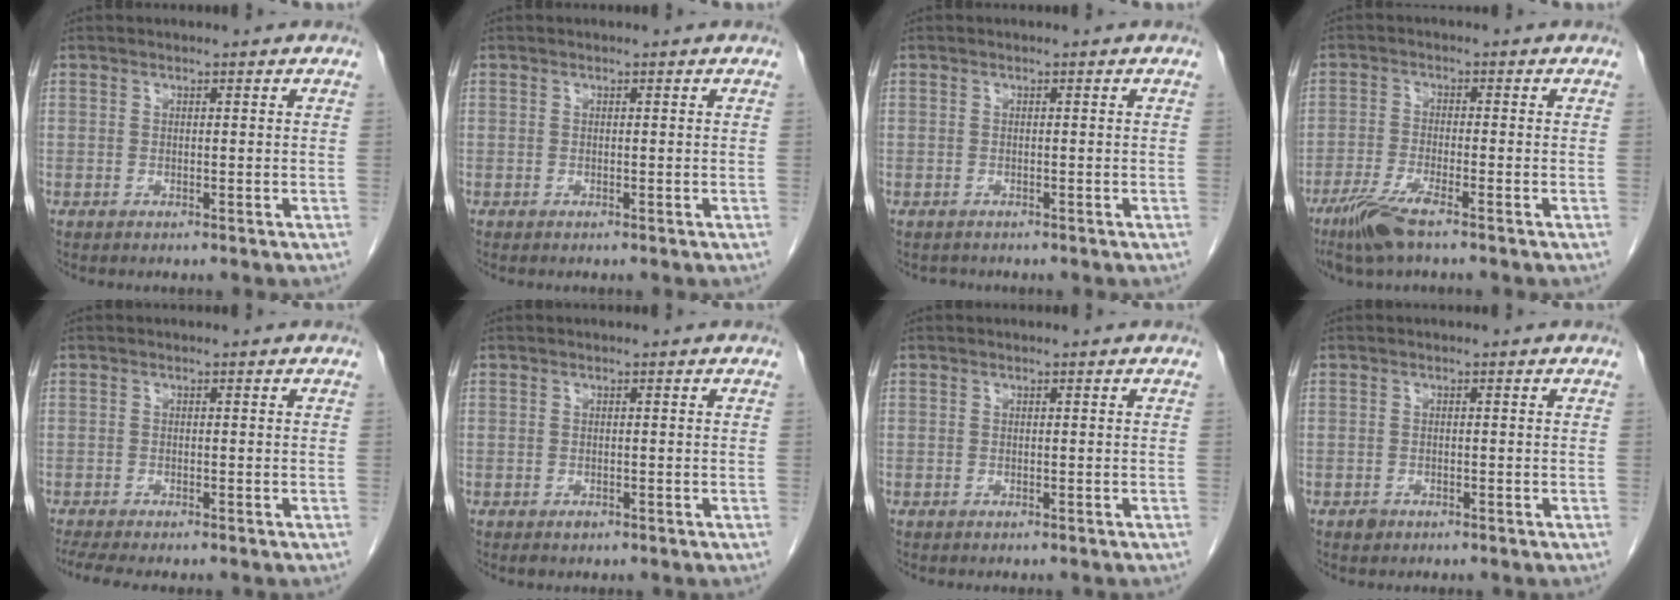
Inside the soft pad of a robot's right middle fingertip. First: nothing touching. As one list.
[{"total": 0.0}, {"total": 0.8, "force": [-0.7, 0.4, 0.0], "torque": [-0.009, -0.001, -0.012]}, {"total": 6.0, "force": [-4.2, 0.4, 4.4], "torque": [-0.096, -0.016, -0.081]}, {"total": 5.5, "force": [-4.6, 0.9, 2.9], "torque": [-0.044, -0.011, -0.072]}, {"total": 0.8, "force": [-0.5, 0.4, 0.4], "torque": [-0.008, 0.000, -0.006]}, {"total": 0.7, "force": [-0.7, 0.2, 0.3], "torque": [-0.003, -0.001, -0.009]}, {"total": 1.0, "force": [-0.7, 0.7, 0.2], "torque": [-0.003, 0.002, -0.010]}]